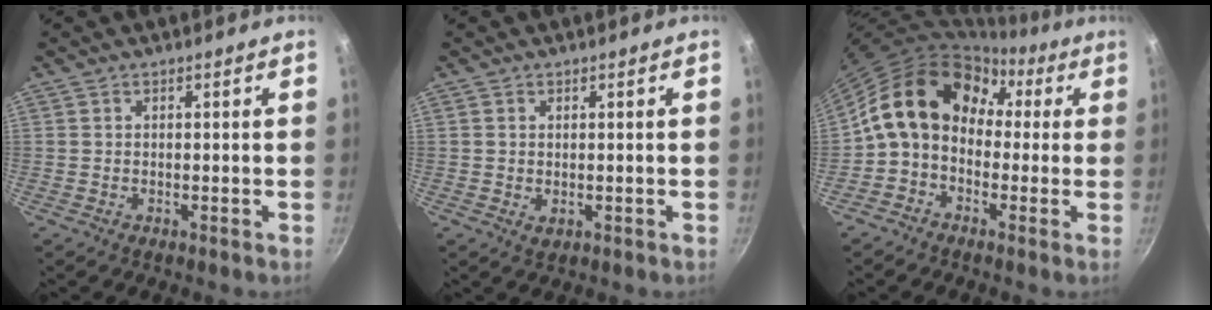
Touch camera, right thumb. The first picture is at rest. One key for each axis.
{"total": 1.3, "fx": 0.2, "fy": 0.9, "fz": 0.9, "tx": -0.014, "ty": -0.002, "tz": 0.003}
{"total": 14.6, "fx": 1.6, "fy": 11.1, "fz": 9.4, "tx": -0.127, "ty": 0.044, "tz": 0.003}